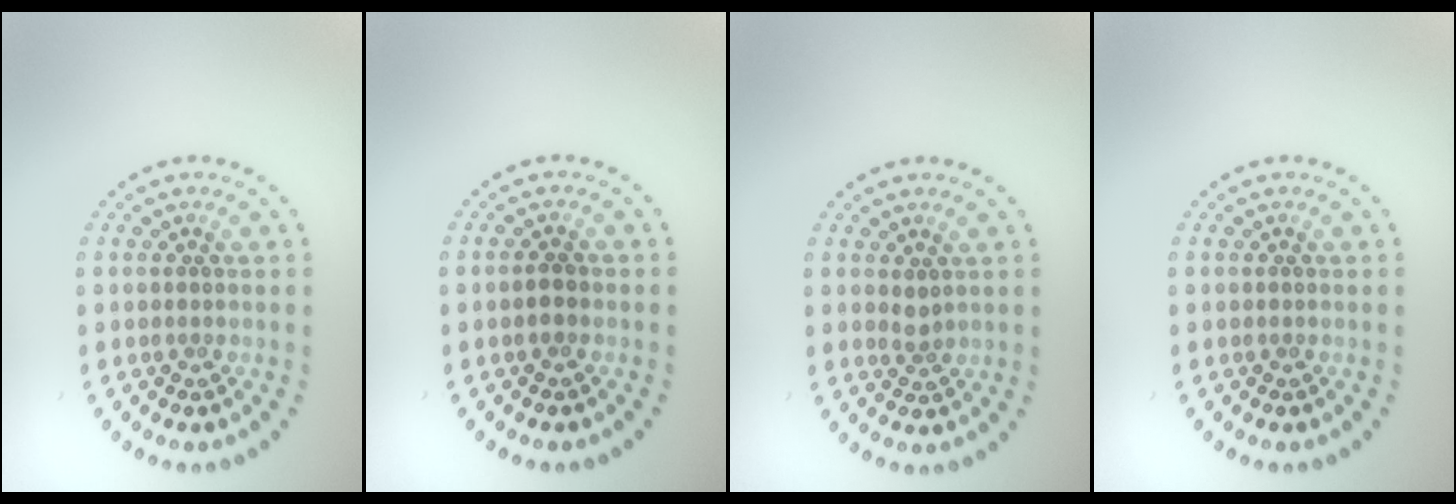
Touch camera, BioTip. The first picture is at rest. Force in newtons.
{"total": 1.2, "press": 1.2, "slide": 0.2}
{"total": 1.1, "press": 0.8, "slide": 0.7}
{"total": 0.0}